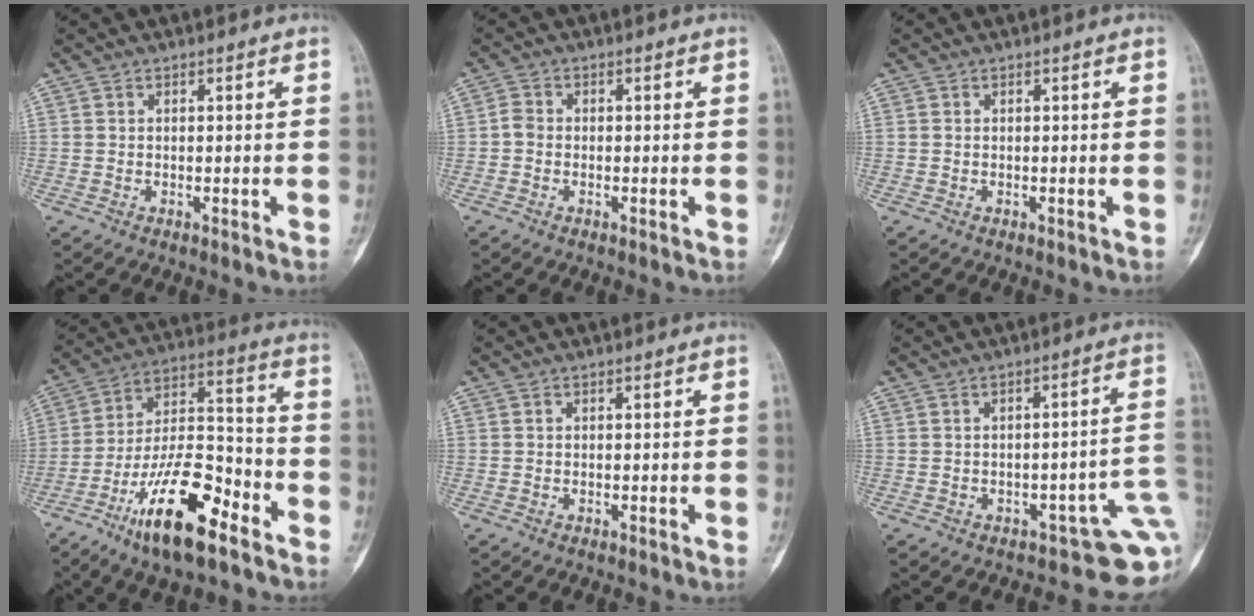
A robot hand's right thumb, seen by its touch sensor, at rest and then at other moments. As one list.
[{"total": 2.0, "force": [-0.5, 1.5, 1.1], "torque": [-0.017, 0.004, -0.017]}, {"total": 0.0}, {"total": 18.7, "force": [-10.9, 6.5, 13.8], "torque": [-0.236, 0.073, -0.193]}, {"total": 0.0}, {"total": 9.8, "force": [-3.3, 4.7, 7.9], "torque": [-0.054, 0.039, -0.035]}]